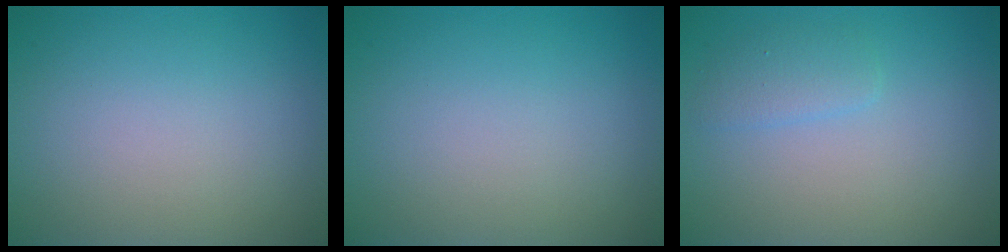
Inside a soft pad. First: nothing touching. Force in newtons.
{"total": 0.0}
{"total": 1.5, "press": 1.5, "slide": 0.1}